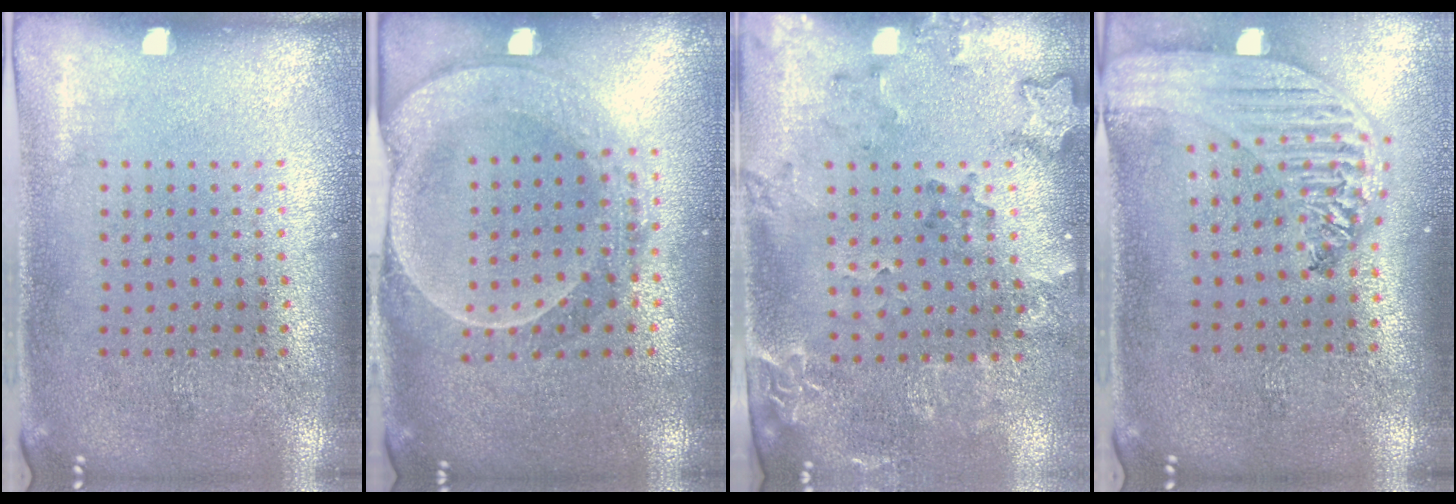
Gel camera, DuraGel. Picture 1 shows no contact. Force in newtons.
{"total": 2.2, "press": 2.1, "slide": 0.9}
{"total": 1.8, "press": 1.5, "slide": 0.9}
{"total": 2.9, "press": 2.3, "slide": 1.8}